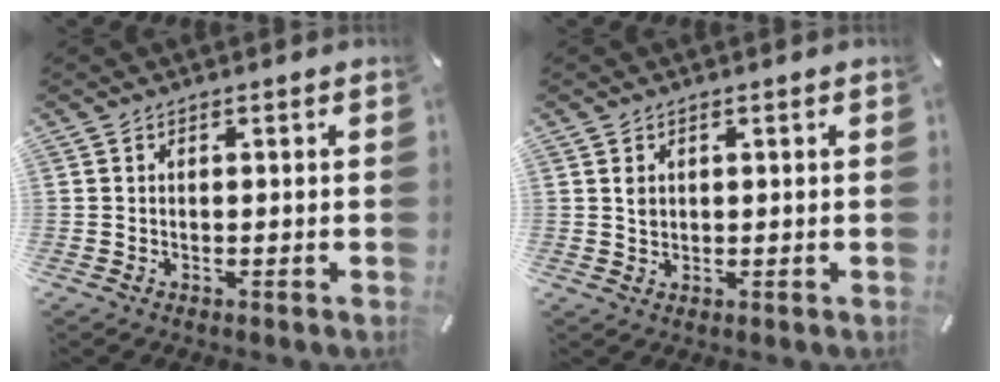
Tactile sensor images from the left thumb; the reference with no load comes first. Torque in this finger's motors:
{"motor_torque": [0.48, 0.38, 0.21, -0.35, 0.06]}